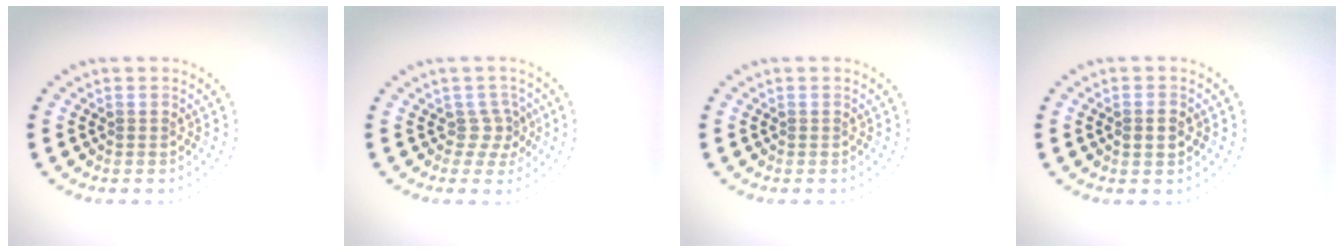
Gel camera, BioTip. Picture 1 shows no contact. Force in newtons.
{"total": 1.8, "press": 1.3, "slide": 1.3}
{"total": 0.0}
{"total": 1.3, "press": 1.2, "slide": 0.2}